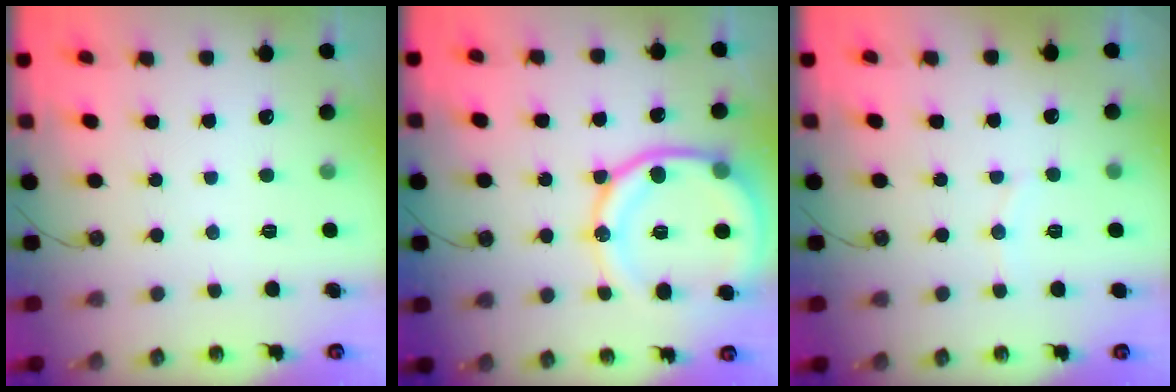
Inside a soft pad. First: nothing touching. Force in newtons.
{"total": 18.5, "press": 18.4, "slide": 1.9}
{"total": 3.7, "press": 3.6, "slide": 0.9}